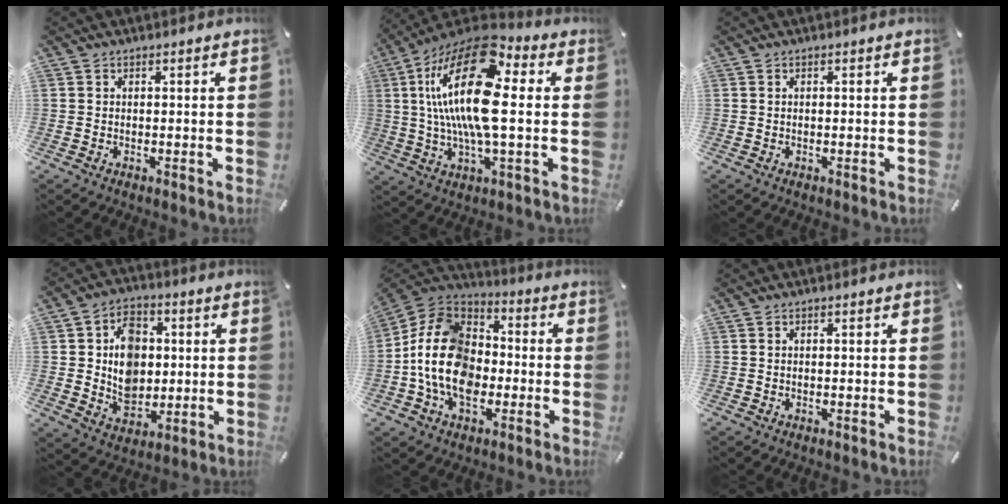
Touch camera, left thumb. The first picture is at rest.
{"total": 24.1, "force": [3.5, 10.1, 21.6], "torque": [-0.443, -0.011, 0.053]}
{"total": 0.0}
{"total": 11.8, "force": [1.2, 9.7, 6.7], "torque": [-0.105, 0.009, 0.023]}
{"total": 15.8, "force": [-4.2, 11.9, 9.5], "torque": [-0.197, 0.030, -0.082]}
{"total": 0.0}